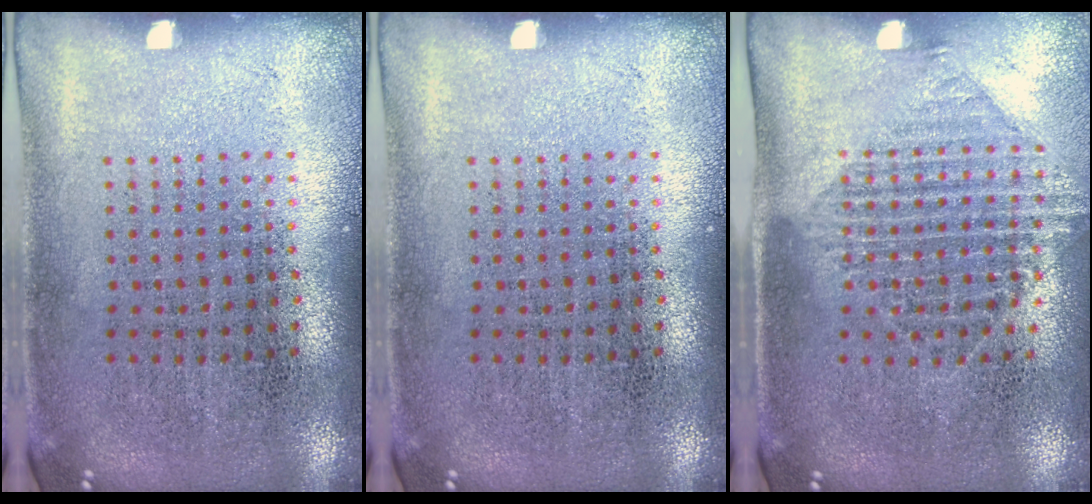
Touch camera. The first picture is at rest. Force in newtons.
{"total": 0.0}
{"total": 1.5, "press": 1.3, "slide": 0.9}